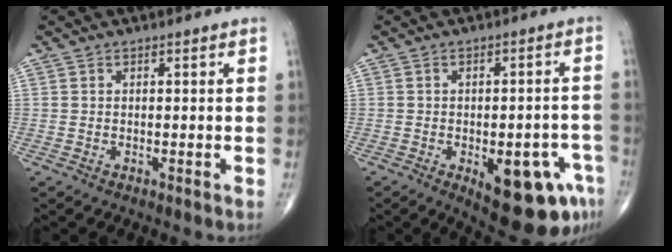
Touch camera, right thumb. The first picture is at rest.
{"total": 14.5, "force": [-6.1, 5.9, 11.7], "torque": [-0.113, 0.021, -0.064]}